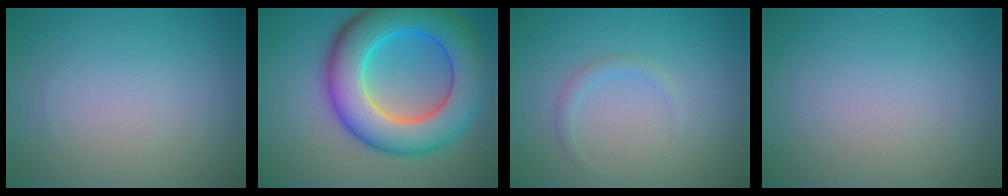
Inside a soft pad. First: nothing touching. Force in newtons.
{"total": 11.1, "press": 11.1, "slide": 0.3}
{"total": 1.0, "press": 1.0, "slide": 0.1}
{"total": 0.0}